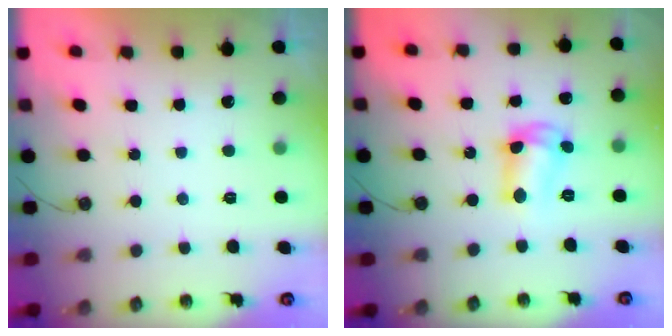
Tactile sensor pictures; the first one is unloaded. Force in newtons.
{"total": 9.5, "press": 9.5, "slide": 0.4}